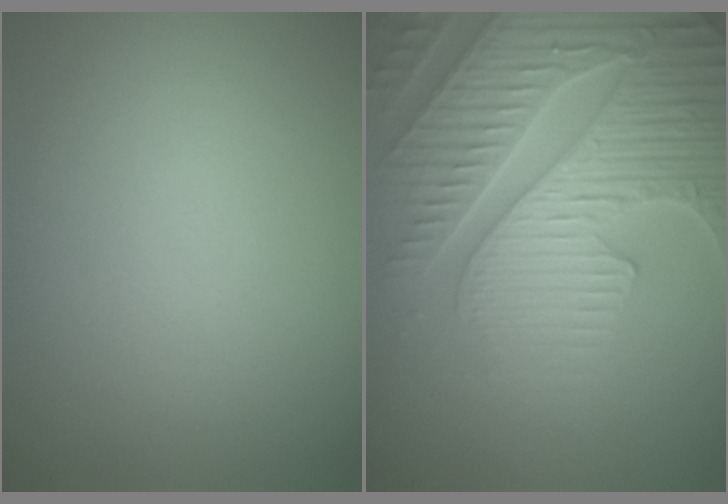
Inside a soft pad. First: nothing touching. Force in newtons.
{"total": 7.4, "press": 7.2, "slide": 1.7}